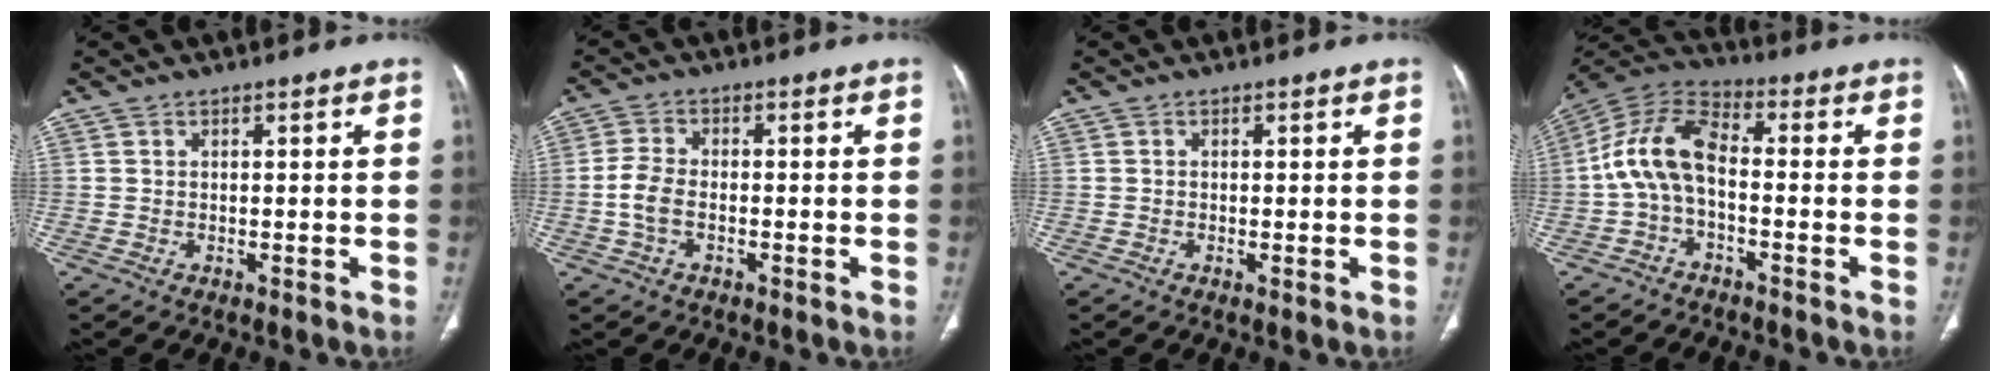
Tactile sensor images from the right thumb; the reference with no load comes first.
{"total": 4.7, "force": [-1.1, 2.8, 3.6], "torque": [-0.080, 0.016, -0.025]}
{"total": 0.5, "force": [-0.1, 0.1, 0.5], "torque": [-0.011, -0.002, -0.002]}
{"total": 10.7, "force": [-1.4, 5.9, 8.9], "torque": [-0.173, 0.039, -0.039]}